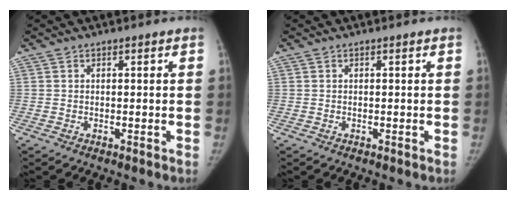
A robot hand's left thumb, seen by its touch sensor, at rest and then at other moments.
{"total": 0.0}